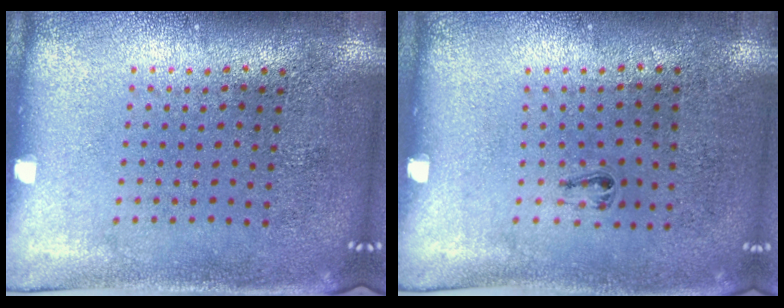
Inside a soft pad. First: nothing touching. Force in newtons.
{"total": 0.5, "press": 0.3, "slide": 0.5}